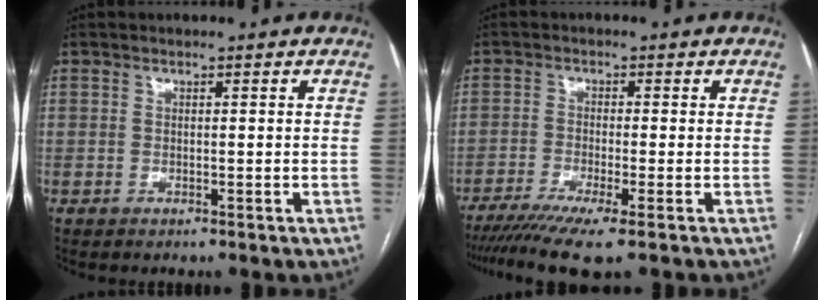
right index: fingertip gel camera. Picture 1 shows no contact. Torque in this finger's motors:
{"motor_torque": [1.05, -1.08, 0.49, 0.13]}